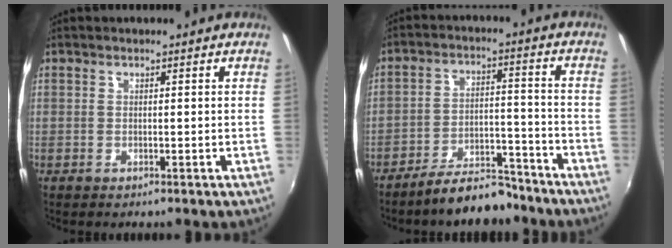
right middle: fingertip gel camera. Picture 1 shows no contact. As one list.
[{"total": 9.7, "force": [-8.6, 3.0, 3.5], "torque": [-0.068, 0.027, -0.122]}]